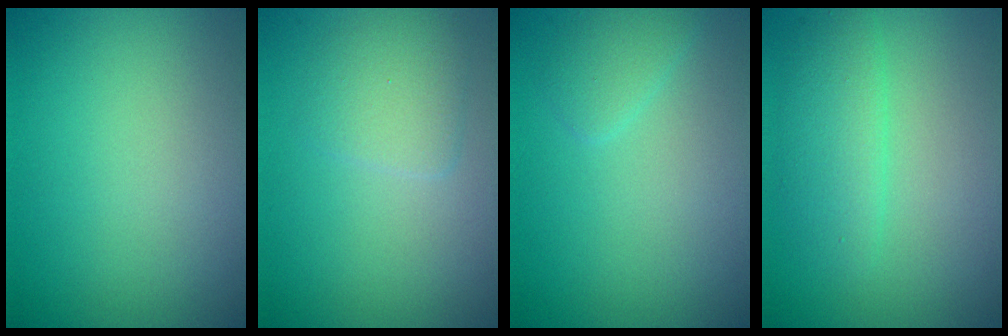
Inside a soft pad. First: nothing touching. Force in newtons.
{"total": 2.3, "press": 2.3, "slide": 0.1}
{"total": 1.4, "press": 1.4, "slide": 0.1}
{"total": 2.6, "press": 2.6, "slide": 0.1}